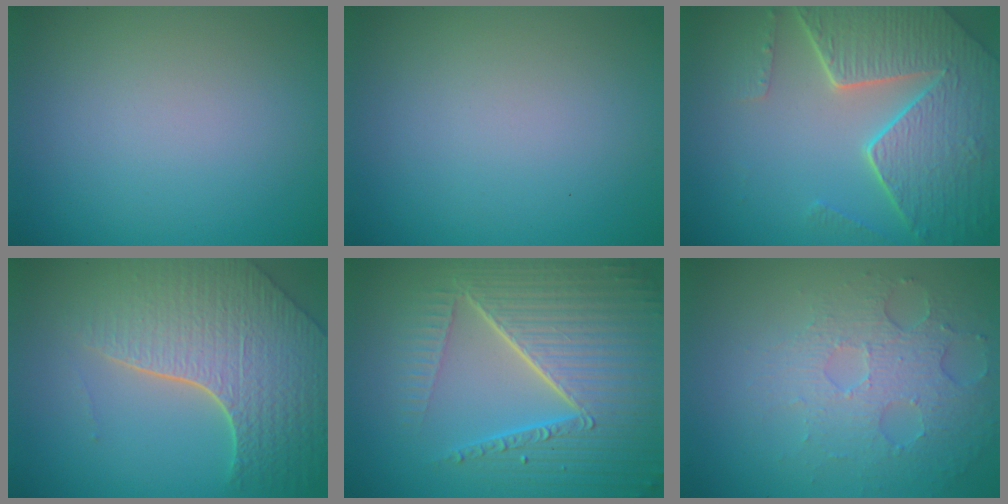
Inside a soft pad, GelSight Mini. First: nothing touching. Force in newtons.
{"total": 0.0}
{"total": 8.1, "press": 5.9, "slide": 5.6}
{"total": 8.0, "press": 5.7, "slide": 5.7}
{"total": 10.0, "press": 6.5, "slide": 7.6}
{"total": 5.0, "press": 3.4, "slide": 3.7}